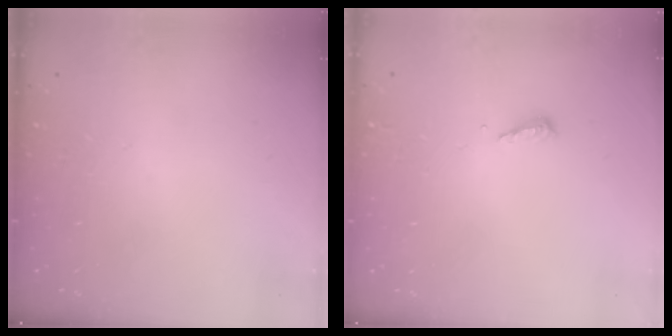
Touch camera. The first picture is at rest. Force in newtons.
{"total": 5.1, "press": 5.1, "slide": 0.5}